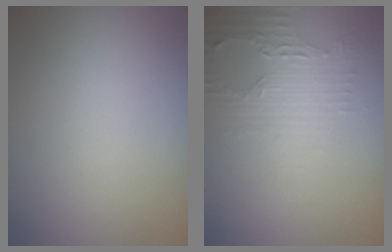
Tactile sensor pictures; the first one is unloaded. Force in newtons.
{"total": 2.9, "press": 2.5, "slide": 1.5}